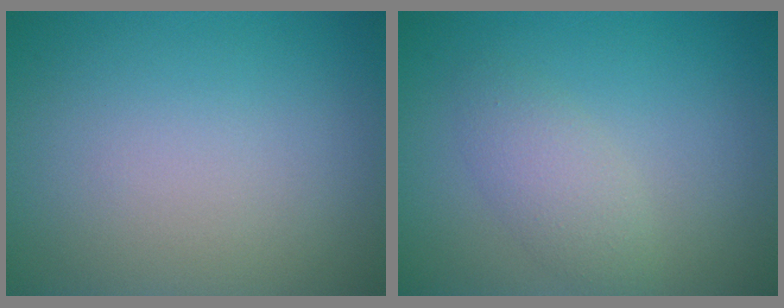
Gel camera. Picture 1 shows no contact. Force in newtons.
{"total": 2.4, "press": 2.4, "slide": 0.0}